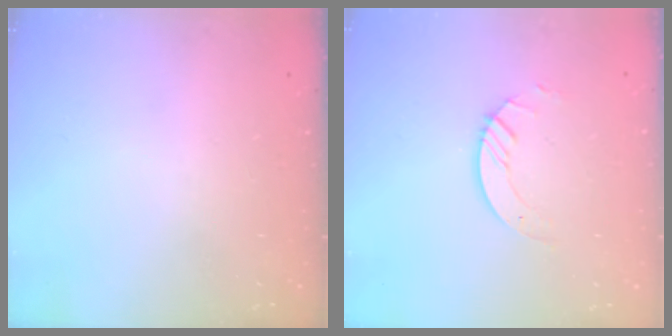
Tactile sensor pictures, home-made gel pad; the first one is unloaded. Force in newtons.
{"total": 3.1, "press": 3.0, "slide": 0.3}